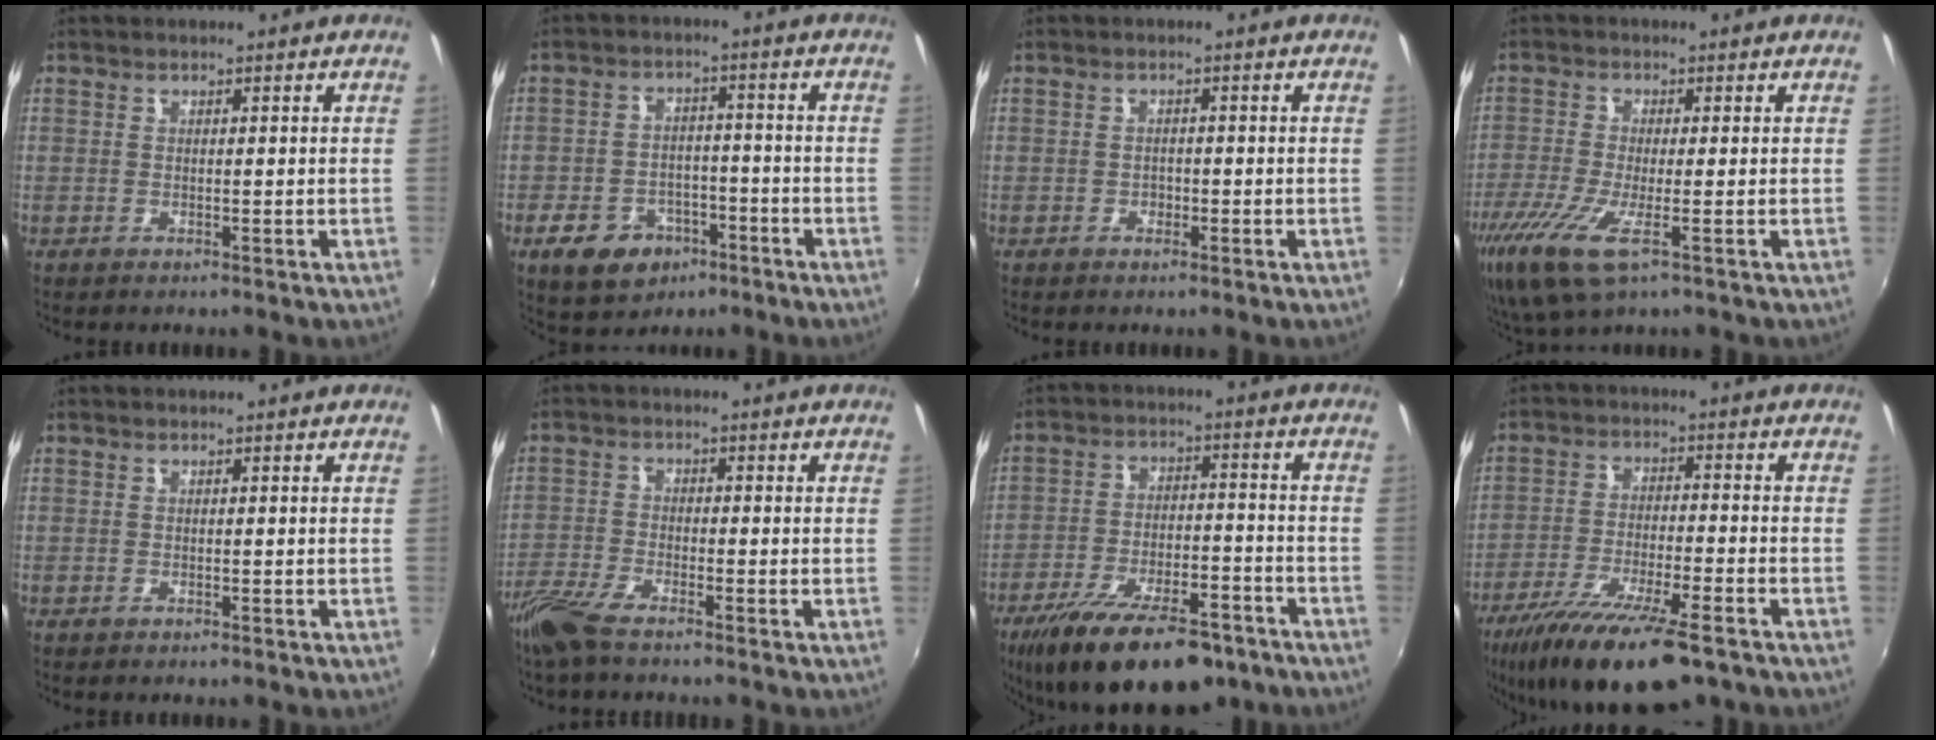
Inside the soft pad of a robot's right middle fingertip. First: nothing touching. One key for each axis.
{"total": 10.2, "fx": -5.5, "fy": 7.1, "fz": 4.6, "tx": -0.117, "ty": 0.014, "tz": -0.075}
{"total": 1.3, "fx": -0.8, "fy": 1.1, "fz": 0.2, "tx": -0.005, "ty": -0.002, "tz": -0.011}
{"total": 9.0, "fx": -4.7, "fy": 2.2, "fz": 7.4, "tx": -0.170, "ty": -0.035, "tz": -0.090}
{"total": 0.0}
{"total": 6.6, "fx": -5.3, "fy": 1.2, "fz": 3.7, "tx": -0.097, "ty": -0.017, "tz": -0.110}
{"total": 20.2, "fx": -14.6, "fy": 7.5, "fz": 11.8, "tx": -0.222, "ty": -0.029, "tz": -0.218}
{"total": 16.7, "fx": -12.0, "fy": 3.7, "fz": 11.0, "tx": -0.218, "ty": -0.047, "tz": -0.203}